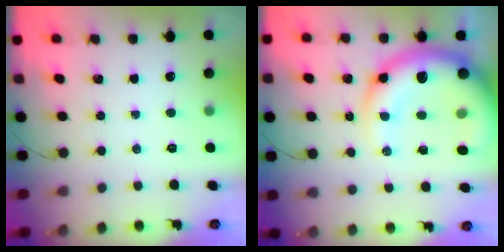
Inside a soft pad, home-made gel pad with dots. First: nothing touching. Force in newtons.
{"total": 22.7, "press": 22.2, "slide": 5.0}